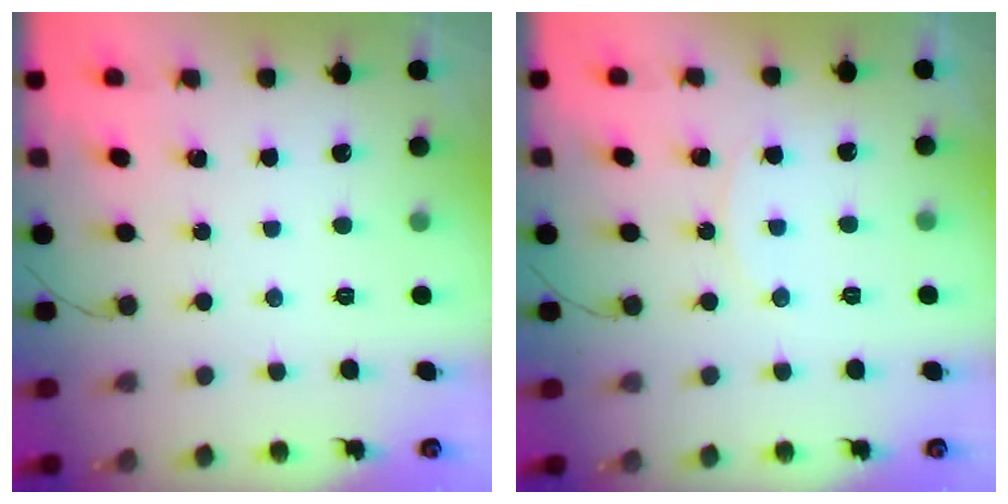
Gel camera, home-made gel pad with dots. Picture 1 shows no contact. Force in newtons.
{"total": 4.8, "press": 4.8, "slide": 0.4}